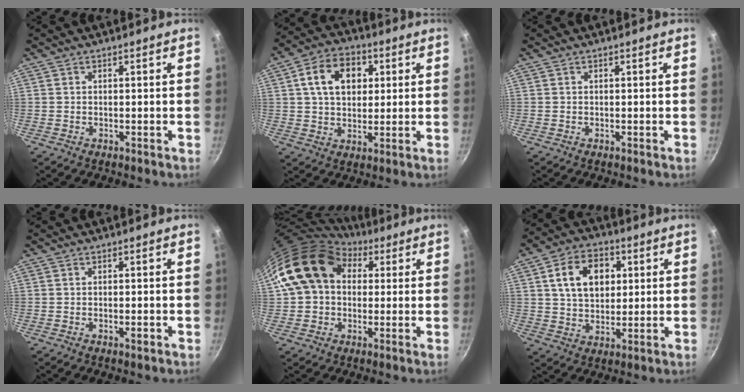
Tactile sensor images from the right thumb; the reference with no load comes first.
{"total": 12.0, "force": [3.2, 8.6, 7.7], "torque": [-0.107, 0.008, 0.044]}
{"total": 0.0}
{"total": 1.3, "force": [-0.5, 0.5, 1.1], "torque": [-0.019, 0.001, -0.009]}
{"total": 16.0, "force": [4.8, 12.3, 9.1], "torque": [-0.133, 0.026, 0.073]}
{"total": 12.5, "force": [3.2, 8.9, 8.2], "torque": [-0.108, 0.002, 0.049]}